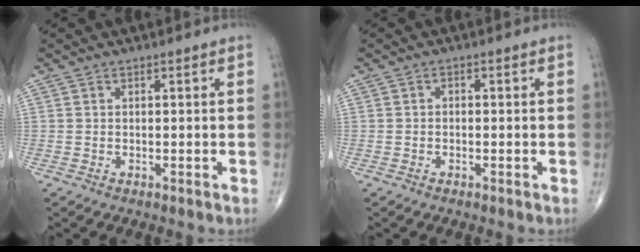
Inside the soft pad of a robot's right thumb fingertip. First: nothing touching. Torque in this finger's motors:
{"motor_torque": [-0.37, 0.02, -0.36, -0.19, -0.03]}